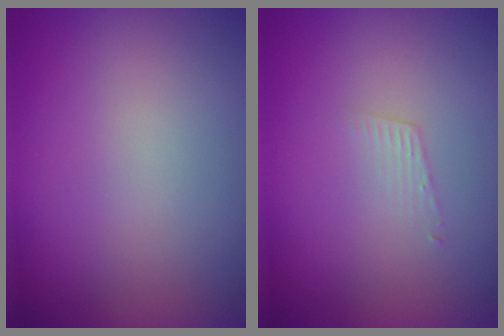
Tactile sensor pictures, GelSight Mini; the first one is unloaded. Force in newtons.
{"total": 0.9, "press": 0.9, "slide": 0.1}